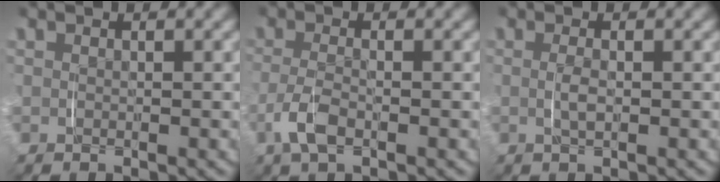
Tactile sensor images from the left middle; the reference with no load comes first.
{"total": 2.5, "force": [-1.6, 0.6, 1.8], "torque": [-0.052, -0.013, -0.026]}
{"total": 1.1, "force": [-0.5, 0.0, 1.0], "torque": [-0.025, -0.005, -0.005]}